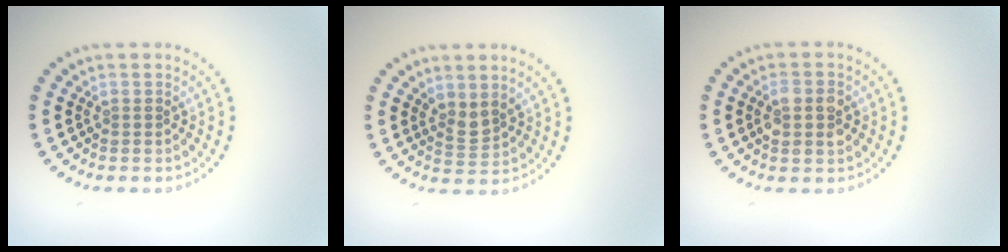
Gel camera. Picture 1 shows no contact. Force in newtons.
{"total": 1.9, "press": 1.4, "slide": 1.2}
{"total": 2.9, "press": 2.9, "slide": 0.3}